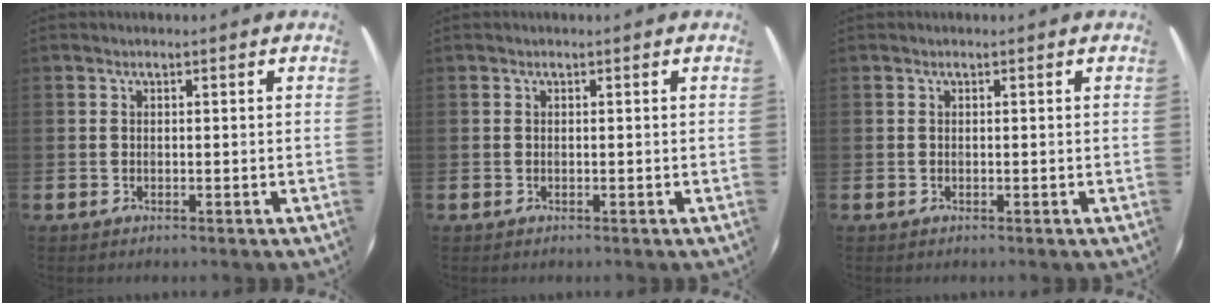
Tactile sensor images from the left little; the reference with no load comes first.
{"total": 0.0}
{"total": 0.0}